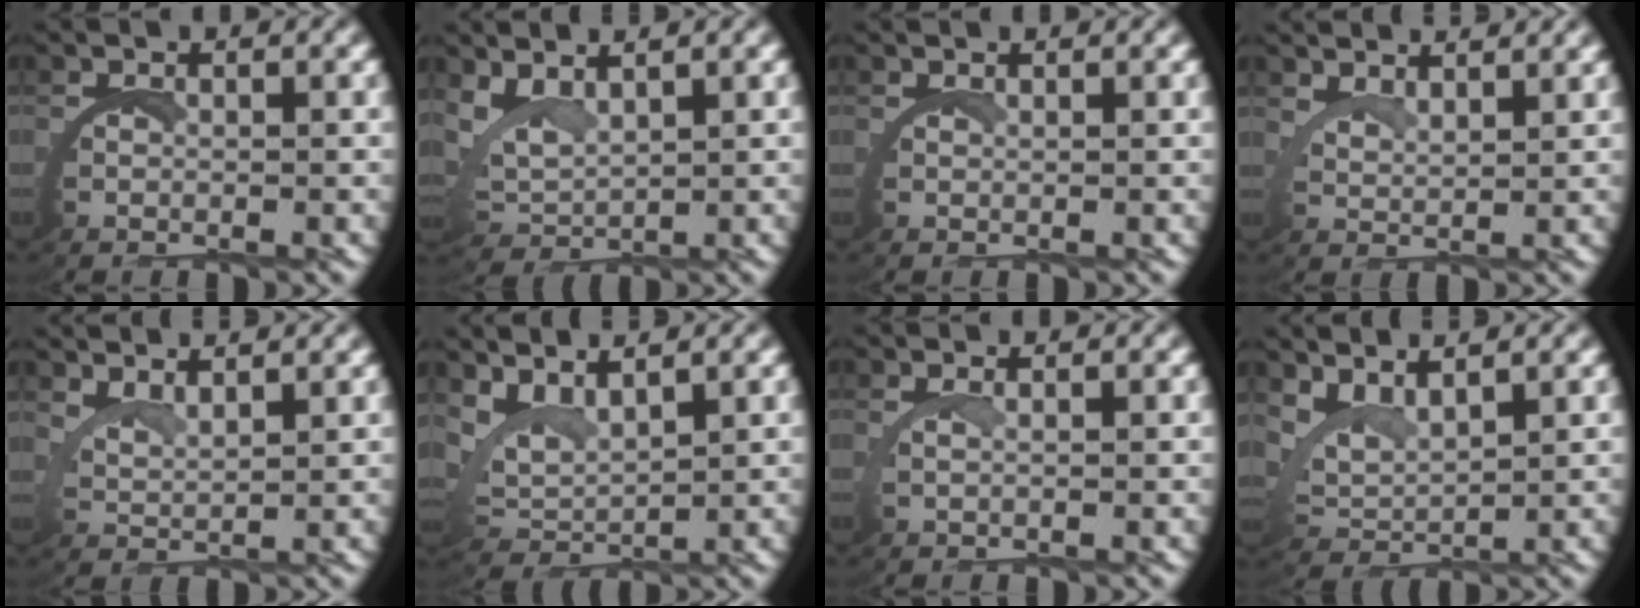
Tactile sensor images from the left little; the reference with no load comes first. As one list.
[{"total": 3.6, "force": [2.4, 2.0, 1.7], "torque": [-0.070, -0.008, 0.052]}, {"total": 1.2, "force": [1.0, -0.7, 0.0], "torque": [0.002, 0.005, 0.017]}, {"total": 3.9, "force": [3.8, -0.4, 0.5], "torque": [-0.019, -0.002, 0.070]}, {"total": 3.6, "force": [3.4, 0.2, 0.9], "torque": [-0.031, -0.004, 0.063]}, {"total": 5.0, "force": [3.0, 3.1, 2.5], "torque": [-0.083, -0.003, 0.052]}, {"total": 1.1, "force": [0.7, -0.7, 0.5], "torque": [-0.020, 0.002, 0.016]}, {"total": 4.5, "force": [3.0, 2.6, 2.1], "torque": [-0.073, -0.002, 0.051]}]